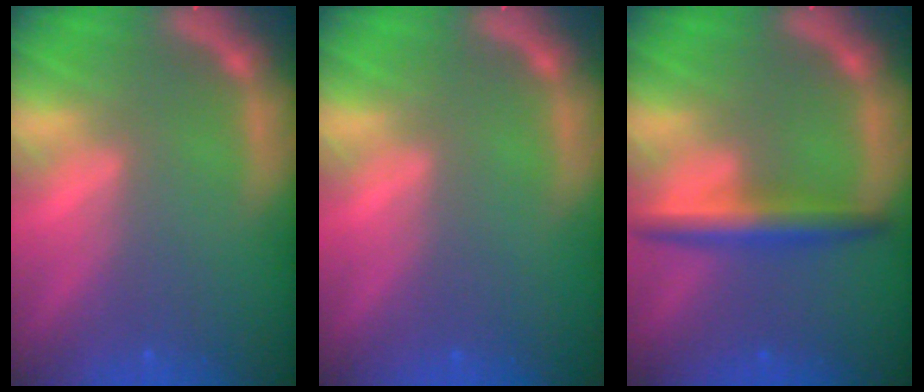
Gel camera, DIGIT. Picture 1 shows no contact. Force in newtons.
{"total": 0.0}
{"total": 3.9}